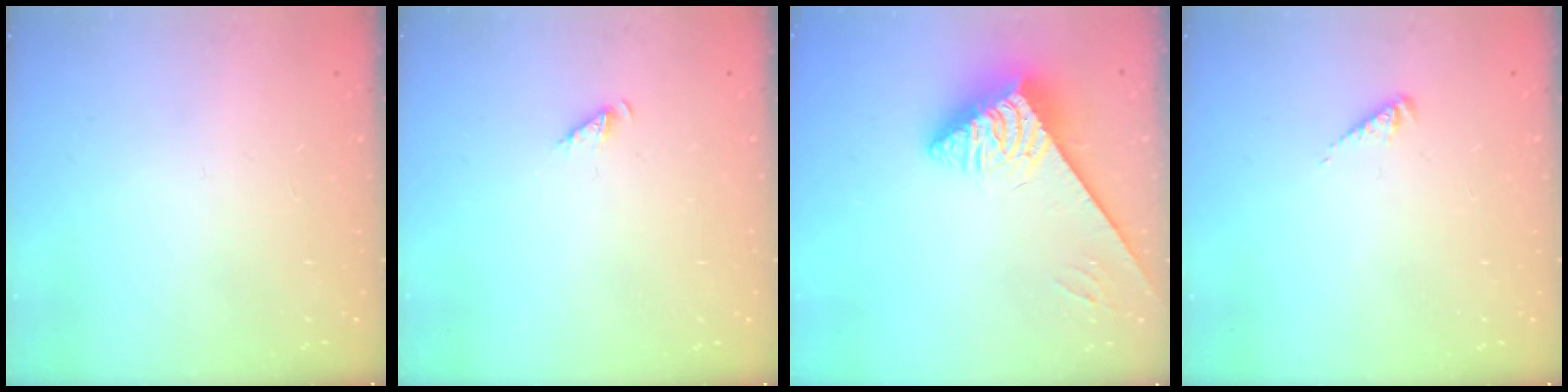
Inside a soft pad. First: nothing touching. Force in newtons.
{"total": 2.0, "press": 1.9, "slide": 0.3}
{"total": 3.9, "press": 3.8, "slide": 0.8}
{"total": 2.1, "press": 2.0, "slide": 0.4}